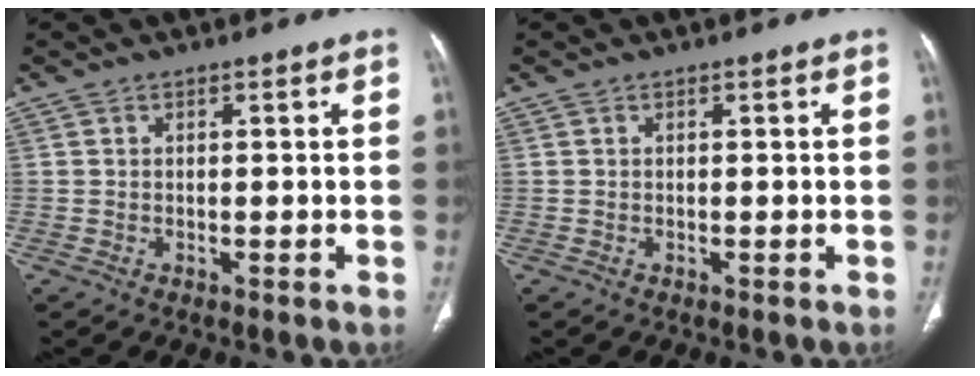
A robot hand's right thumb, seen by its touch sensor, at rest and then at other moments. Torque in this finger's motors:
{"motor_torque": [1.72, 1.54, 0.29, -0.19, 0.00]}